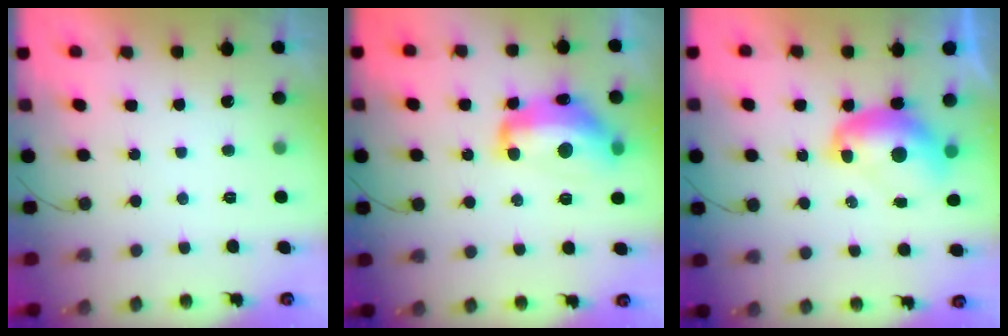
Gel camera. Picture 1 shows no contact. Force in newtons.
{"total": 14.7, "press": 14.6, "slide": 1.3}
{"total": 9.5, "press": 9.5, "slide": 1.1}